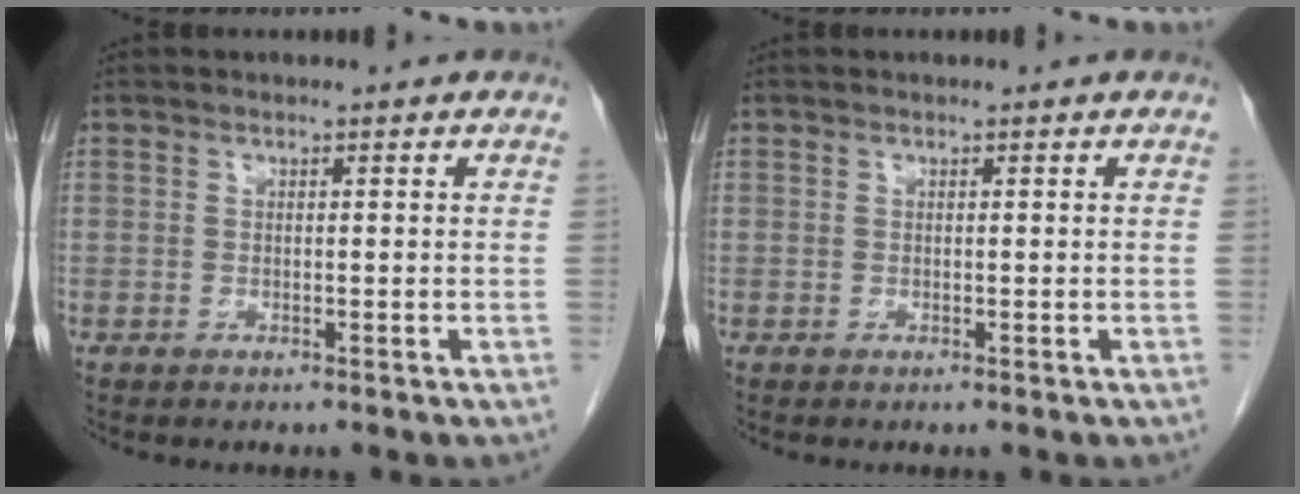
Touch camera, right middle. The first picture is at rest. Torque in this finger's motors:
{"motor_torque": [-0.14, -0.23, -0.19, -0.07]}